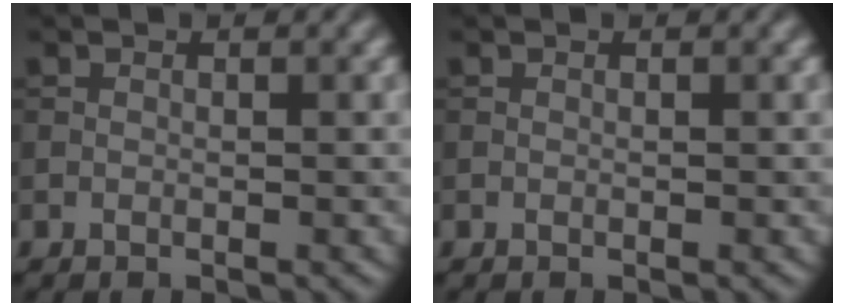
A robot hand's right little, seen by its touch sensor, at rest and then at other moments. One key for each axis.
{"total": 0.0}